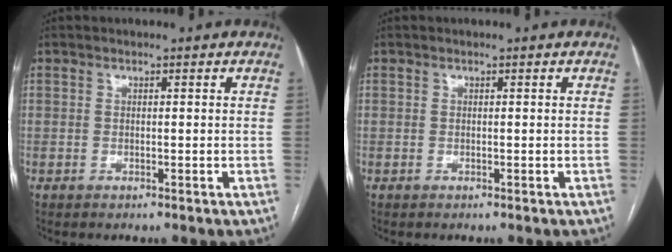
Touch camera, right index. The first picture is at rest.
{"total": 0.0}